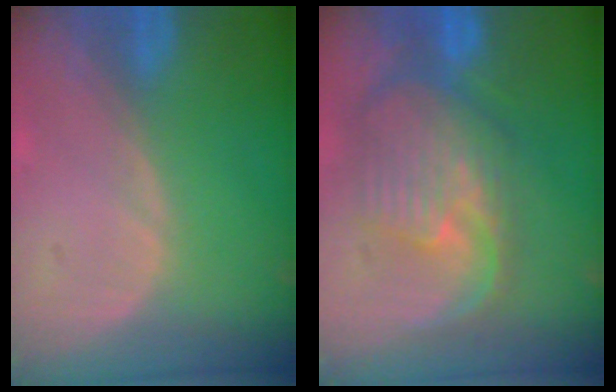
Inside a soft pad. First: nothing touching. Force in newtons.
{"total": 10.9, "press": 9.6, "slide": 5.1}